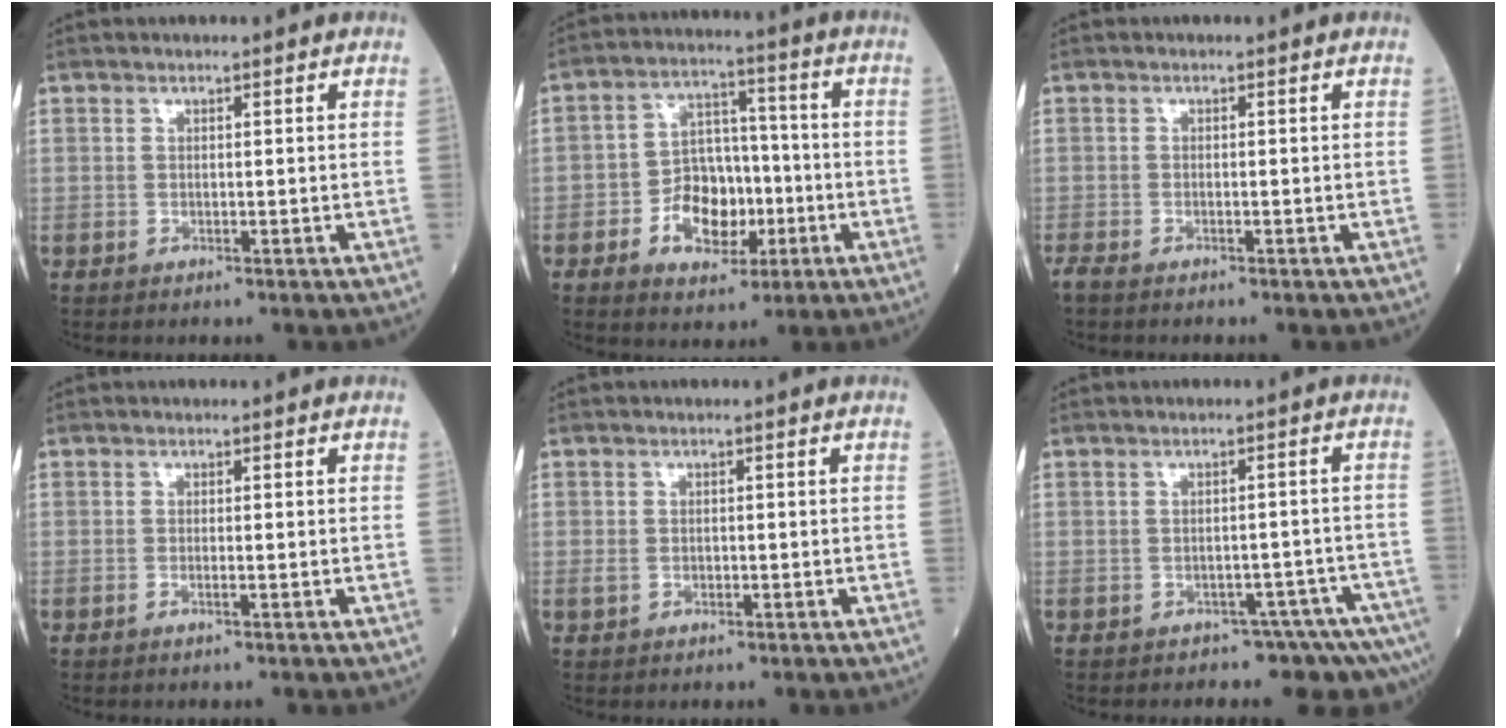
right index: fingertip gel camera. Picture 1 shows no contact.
{"total": 9.9, "force": [-3.2, 6.3, 6.9], "torque": [-0.125, 0.019, -0.049]}
{"total": 2.5, "force": [-2.1, 0.6, 1.2], "torque": [-0.027, -0.008, -0.031]}
{"total": 0.6, "force": [-0.3, -0.1, 0.5], "torque": [-0.012, 0.000, -0.005]}
{"total": 1.5, "force": [-0.3, 1.1, 0.9], "torque": [-0.025, 0.006, -0.003]}
{"total": 5.9, "force": [-5.2, 2.2, 1.7], "torque": [-0.006, 0.022, -0.060]}